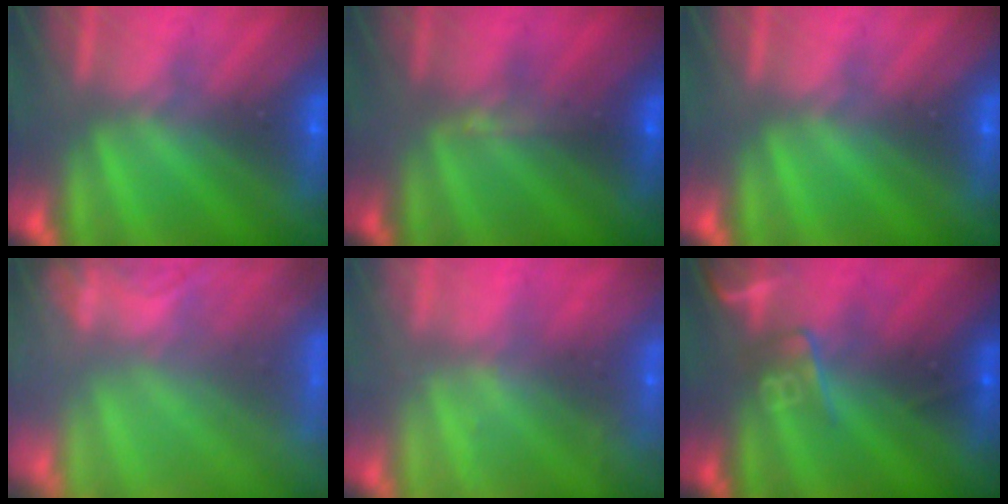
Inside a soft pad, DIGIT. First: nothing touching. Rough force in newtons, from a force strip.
{"total": 3.0}
{"total": 0.0}
{"total": 5.6}
{"total": 2.3}
{"total": 2.6}